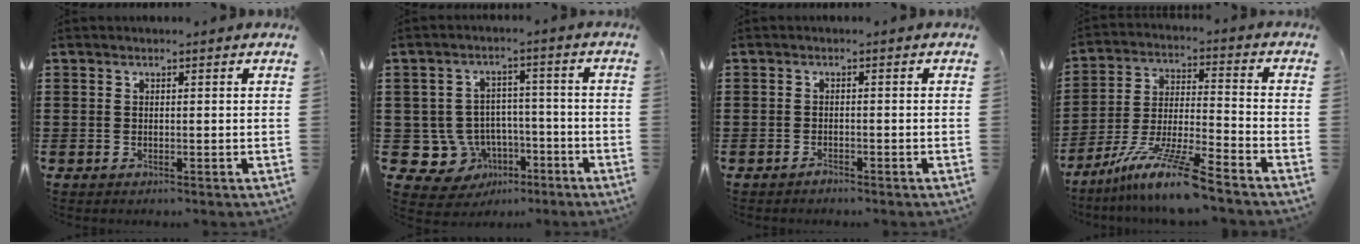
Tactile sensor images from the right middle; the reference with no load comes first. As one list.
[{"total": 7.1, "force": [-2.9, 6.2, 1.7], "torque": [-0.069, 0.006, -0.051]}, {"total": 1.0, "force": [-0.9, 0.2, 0.3], "torque": [-0.008, -0.001, -0.019]}, {"total": 10.9, "force": [-8.6, 0.2, 6.7], "torque": [-0.138, 0.000, -0.170]}]